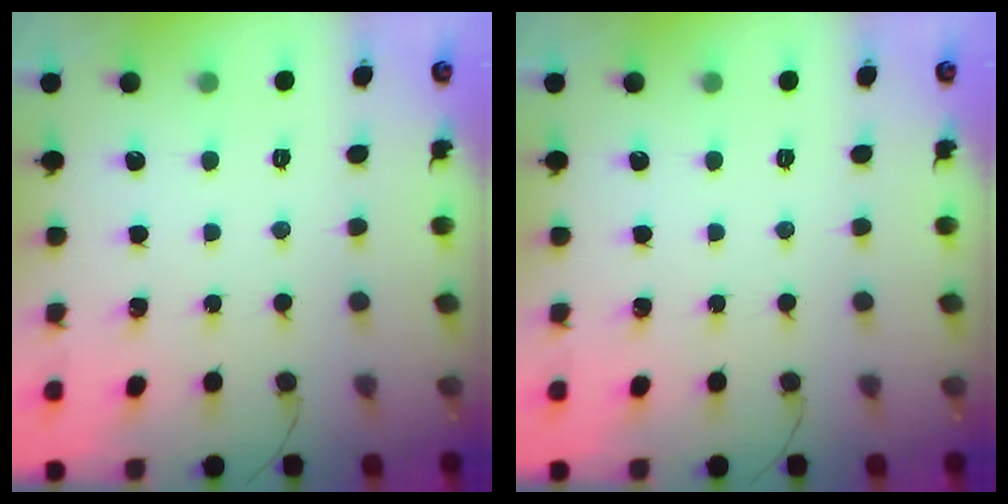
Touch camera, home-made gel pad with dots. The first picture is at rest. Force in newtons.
{"total": 0.0}